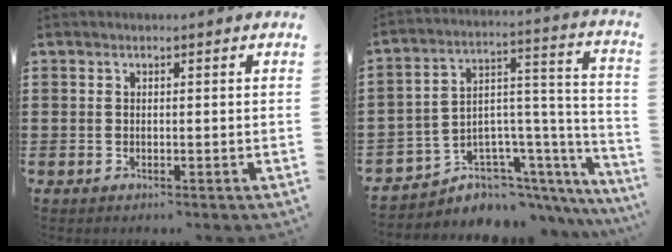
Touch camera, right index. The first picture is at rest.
{"total": 5.1, "force": [-3.2, 4.0, 0.5], "torque": [-0.025, -0.019, -0.056]}